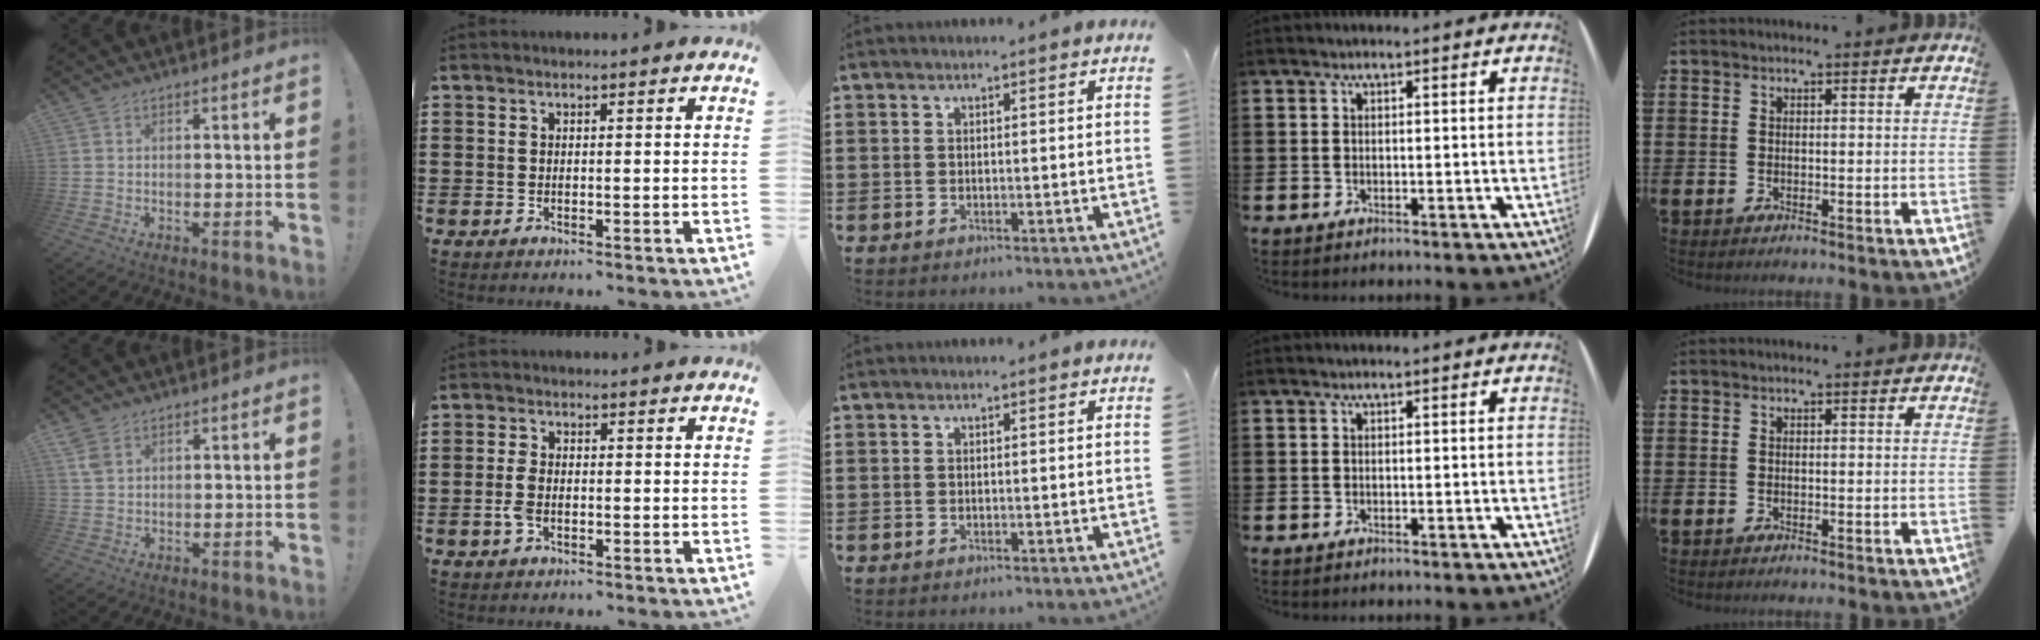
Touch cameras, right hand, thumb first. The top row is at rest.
{"thumb": {"total": 3.7, "force": [2.2, 2.3, 2.0], "torque": [-0.033, -0.007, 0.041]}, "index": {"total": 3.0, "force": [-0.8, 1.5, 2.4], "torque": [-0.067, -0.005, -0.021]}}